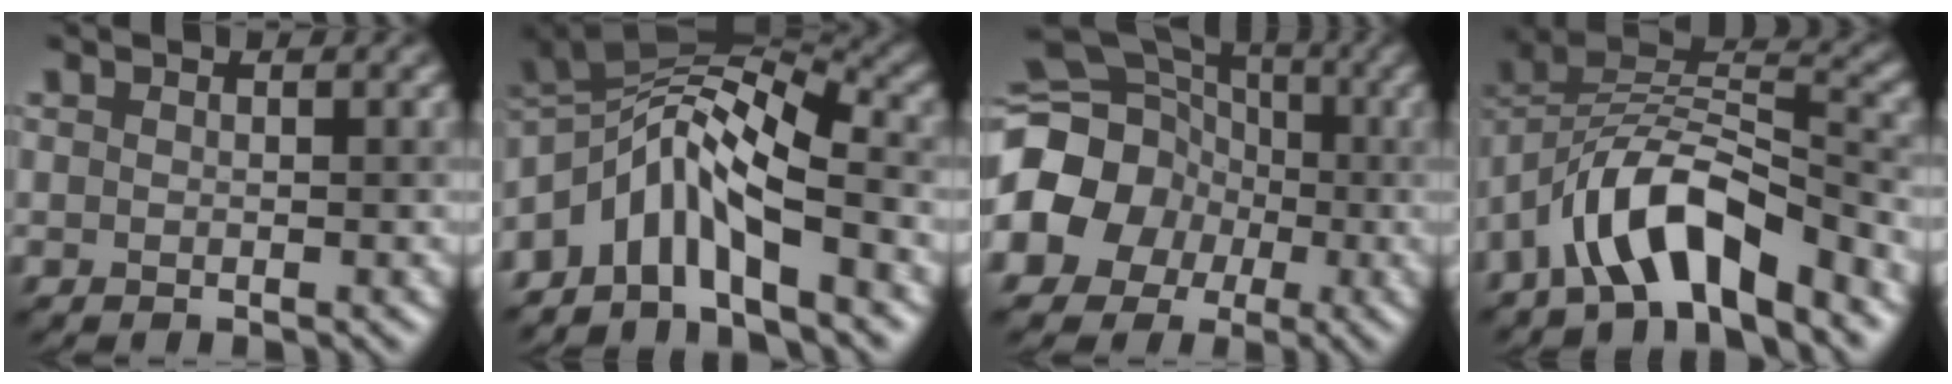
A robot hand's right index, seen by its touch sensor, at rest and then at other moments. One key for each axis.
{"total": 9.5, "fx": -3.1, "fy": 3.6, "fz": 8.2, "tx": -0.135, "ty": 0.026, "tz": -0.071}
{"total": 13.2, "fx": -2.6, "fy": 11.8, "fz": 5.2, "tx": -0.110, "ty": 0.001, "tz": -0.071}
{"total": 7.9, "fx": -4.7, "fy": 3.3, "fz": 5.5, "tx": -0.076, "ty": 0.014, "tz": -0.086}